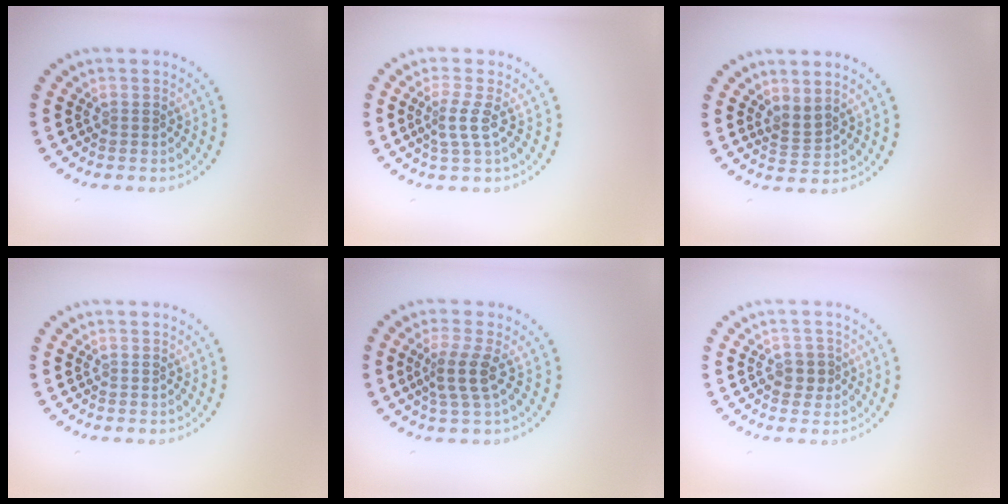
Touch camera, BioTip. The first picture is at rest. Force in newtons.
{"total": 2.1, "press": 1.5, "slide": 1.5}
{"total": 1.7, "press": 1.3, "slide": 1.1}
{"total": 0.0}
{"total": 2.8, "press": 2.2, "slide": 1.8}
{"total": 1.5, "press": 1.4, "slide": 0.6}